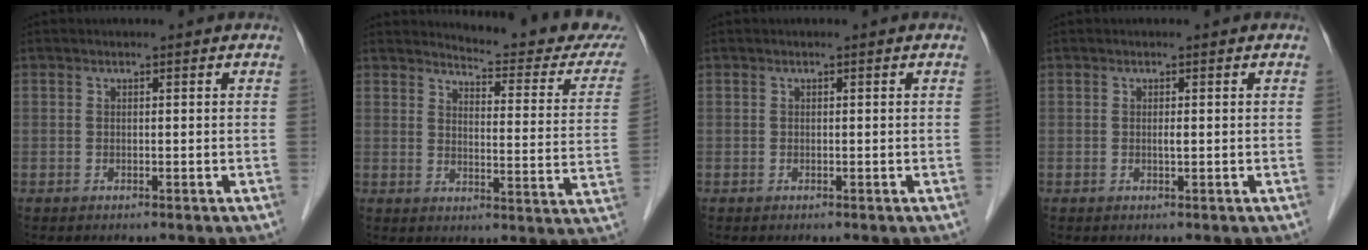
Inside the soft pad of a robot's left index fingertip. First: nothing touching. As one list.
[{"total": 16.3, "force": [15.7, 1.3, 4.1], "torque": [-0.043, -0.091, 0.164]}, {"total": 0.0}, {"total": 0.6, "force": [0.0, 0.0, 0.6], "torque": [-0.012, -0.001, 0.000]}]